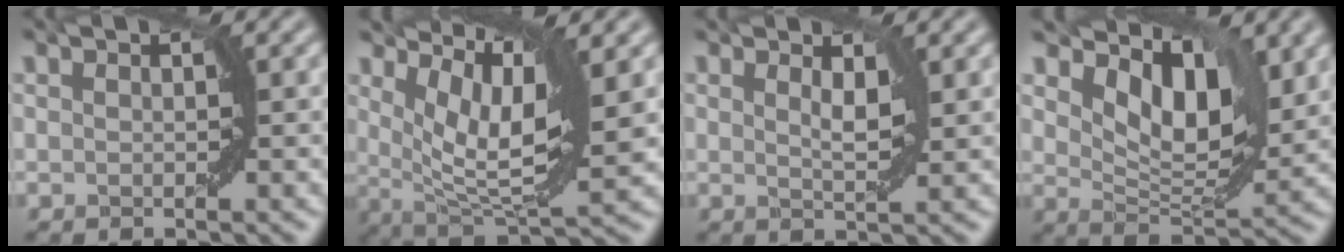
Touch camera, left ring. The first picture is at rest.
{"total": 6.5, "force": [2.5, 2.1, 5.7], "torque": [-0.110, 0.000, 0.055]}
{"total": 1.3, "force": [0.4, 0.3, 1.2], "torque": [-0.022, 0.001, 0.015]}
{"total": 7.1, "force": [3.2, 3.6, 5.2], "torque": [-0.090, 0.001, 0.059]}